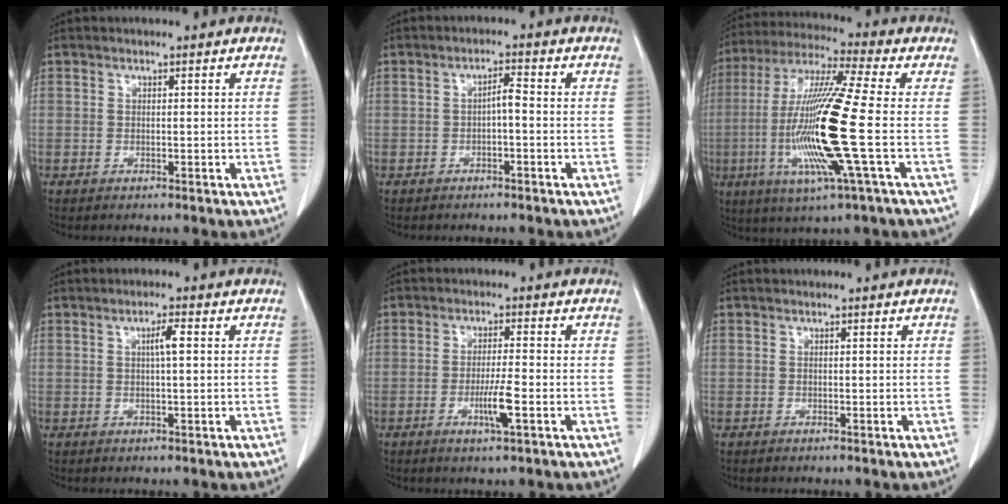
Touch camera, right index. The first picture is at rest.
{"total": 2.2, "force": [-0.5, 0.4, 2.1], "torque": [-0.034, 0.006, -0.009]}
{"total": 17.9, "force": [-3.1, -0.4, 17.6], "torque": [-0.365, -0.011, -0.068]}
{"total": 2.5, "force": [0.5, 0.1, 2.4], "torque": [-0.042, 0.002, 0.007]}
{"total": 4.6, "force": [-1.7, -0.1, 4.3], "torque": [-0.079, -0.008, -0.030]}
{"total": 0.0}